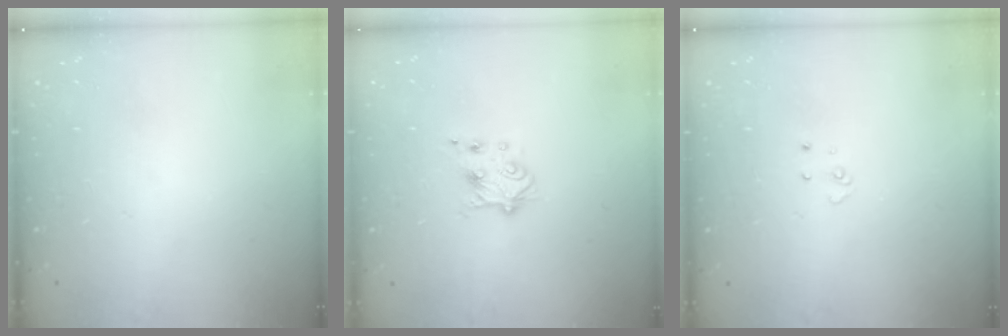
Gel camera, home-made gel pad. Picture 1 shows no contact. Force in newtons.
{"total": 5.5, "press": 5.4, "slide": 1.0}
{"total": 2.9, "press": 2.9, "slide": 0.2}